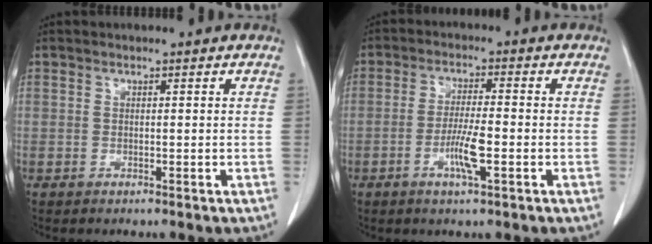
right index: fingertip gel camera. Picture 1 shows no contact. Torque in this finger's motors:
{"motor_torque": [-0.14, 0.00, -0.04, 0.01]}